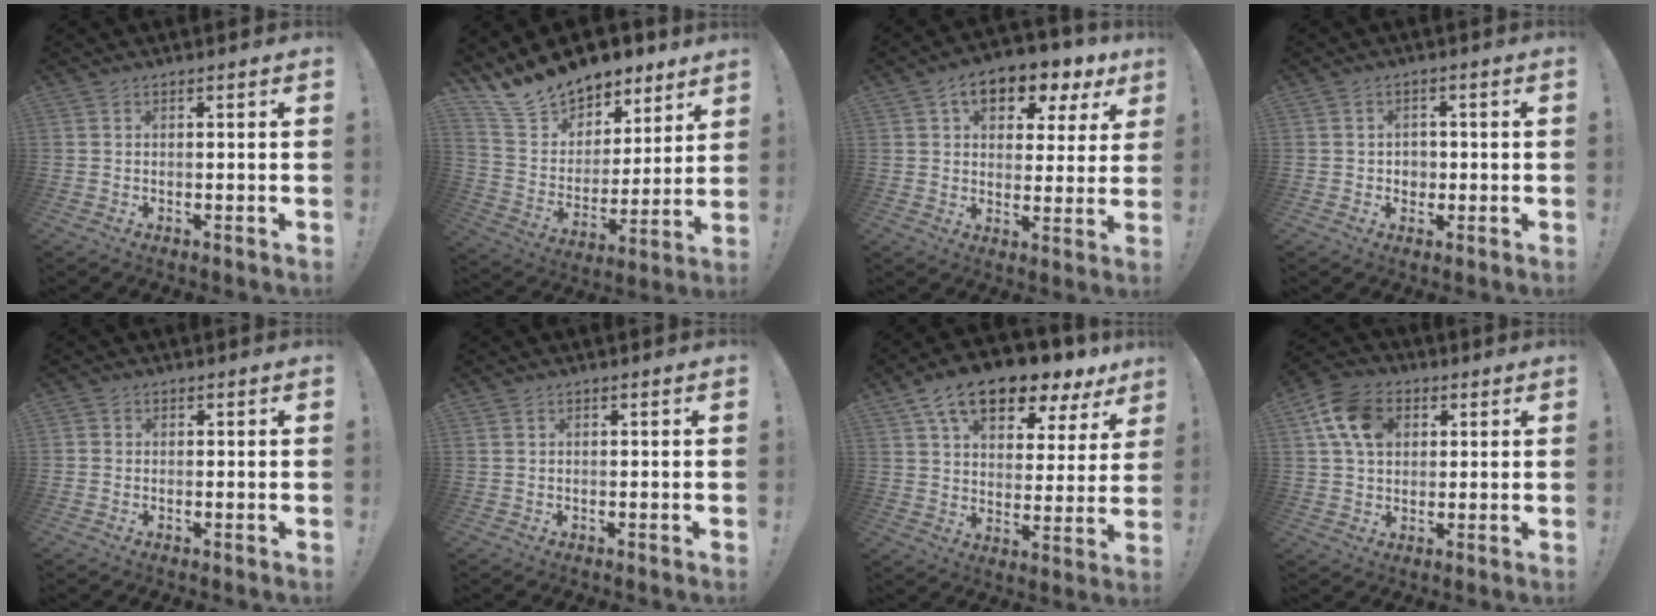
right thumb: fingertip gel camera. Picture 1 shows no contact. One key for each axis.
{"total": 15.6, "fx": 13.5, "fy": 7.1, "fz": 3.2, "tx": -0.080, "ty": -0.103, "tz": 0.254}
{"total": 10.7, "fx": 5.7, "fy": 6.1, "fz": 6.7, "tx": -0.093, "ty": -0.032, "tz": 0.101}
{"total": 3.3, "fx": 0.0, "fy": 3.2, "fz": 0.8, "tx": -0.016, "ty": 0.000, "tz": -0.002}
{"total": 1.0, "fx": 0.1, "fy": 1.0, "fz": 0.3, "tx": -0.004, "ty": 0.004, "tz": 0.002}
{"total": 0.0}
{"total": 14.2, "fx": 9.4, "fy": 7.2, "fz": 7.8, "tx": -0.125, "ty": -0.058, "tz": 0.167}
{"total": 13.3, "fx": 4.3, "fy": 10.0, "fz": 7.6, "tx": -0.133, "ty": 0.001, "tz": 0.087}